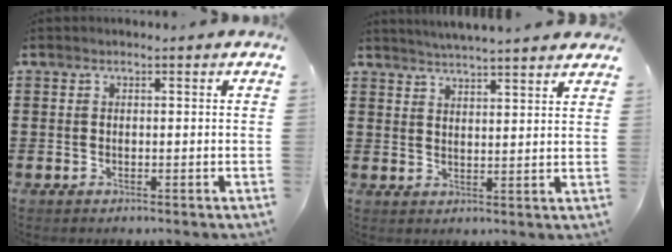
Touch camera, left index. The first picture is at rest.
{"total": 3.4, "force": [3.3, -0.7, 0.2], "torque": [-0.015, -0.016, 0.059]}